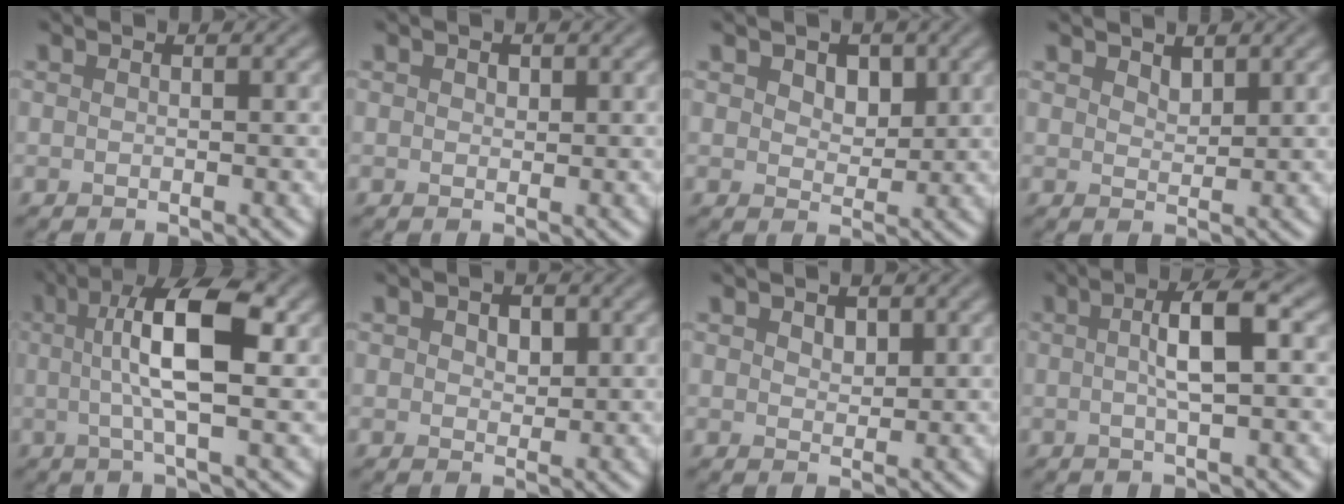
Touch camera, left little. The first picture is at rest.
{"total": 0.9, "force": [0.4, 0.7, 0.4], "torque": [-0.009, 0.001, 0.003]}
{"total": 2.7, "force": [1.1, 1.9, 1.6], "torque": [-0.037, -0.012, 0.014]}
{"total": 1.3, "force": [1.0, 0.6, 0.6], "torque": [-0.017, -0.002, 0.017]}
{"total": 7.4, "force": [0.9, 1.9, 7.1], "torque": [-0.119, 0.010, 0.008]}
{"total": 2.3, "force": [0.6, 1.7, 1.5], "torque": [-0.025, 0.002, 0.001]}
{"total": 1.4, "force": [0.6, 1.0, 0.8], "torque": [-0.019, -0.002, 0.009]}
{"total": 3.9, "force": [0.3, 0.8, 3.9], "torque": [-0.072, 0.012, -0.002]}